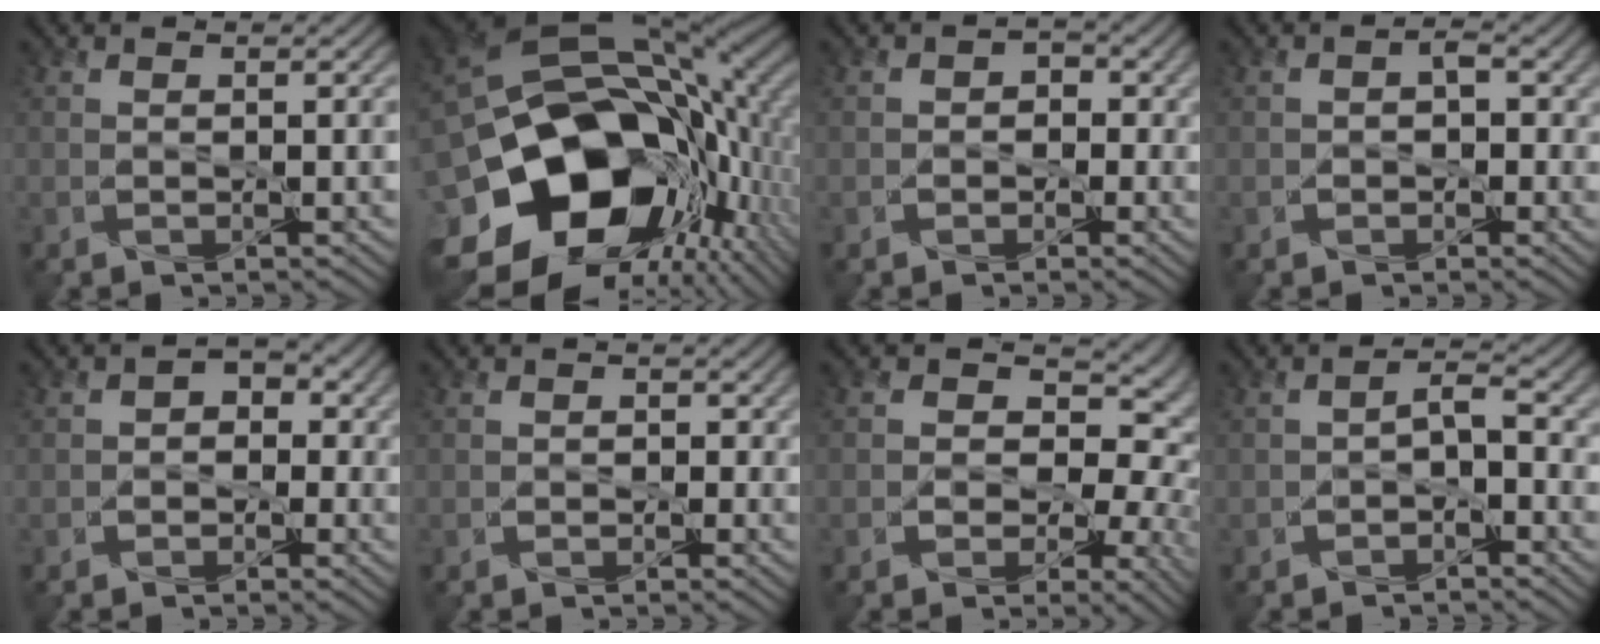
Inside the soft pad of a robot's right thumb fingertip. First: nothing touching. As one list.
[{"total": 22.6, "force": [-5.0, 16.2, 15.0], "torque": [-0.313, -0.024, -0.069]}, {"total": 3.3, "force": [-0.7, 3.0, 1.2], "torque": [-0.010, 0.014, -0.019]}, {"total": 2.8, "force": [-0.7, 2.2, 1.6], "torque": [-0.017, 0.001, -0.007]}, {"total": 3.9, "force": [-0.6, 3.4, 1.8], "torque": [-0.018, 0.007, -0.015]}, {"total": 2.4, "force": [-0.4, 2.2, 0.8], "torque": [-0.017, 0.004, -0.003]}, {"total": 11.8, "force": [-1.0, 9.1, 7.5], "torque": [-0.105, 0.006, -0.027]}, {"total": 2.6, "force": [-1.7, 1.4, 1.5], "torque": [-0.023, 0.002, -0.029]}]